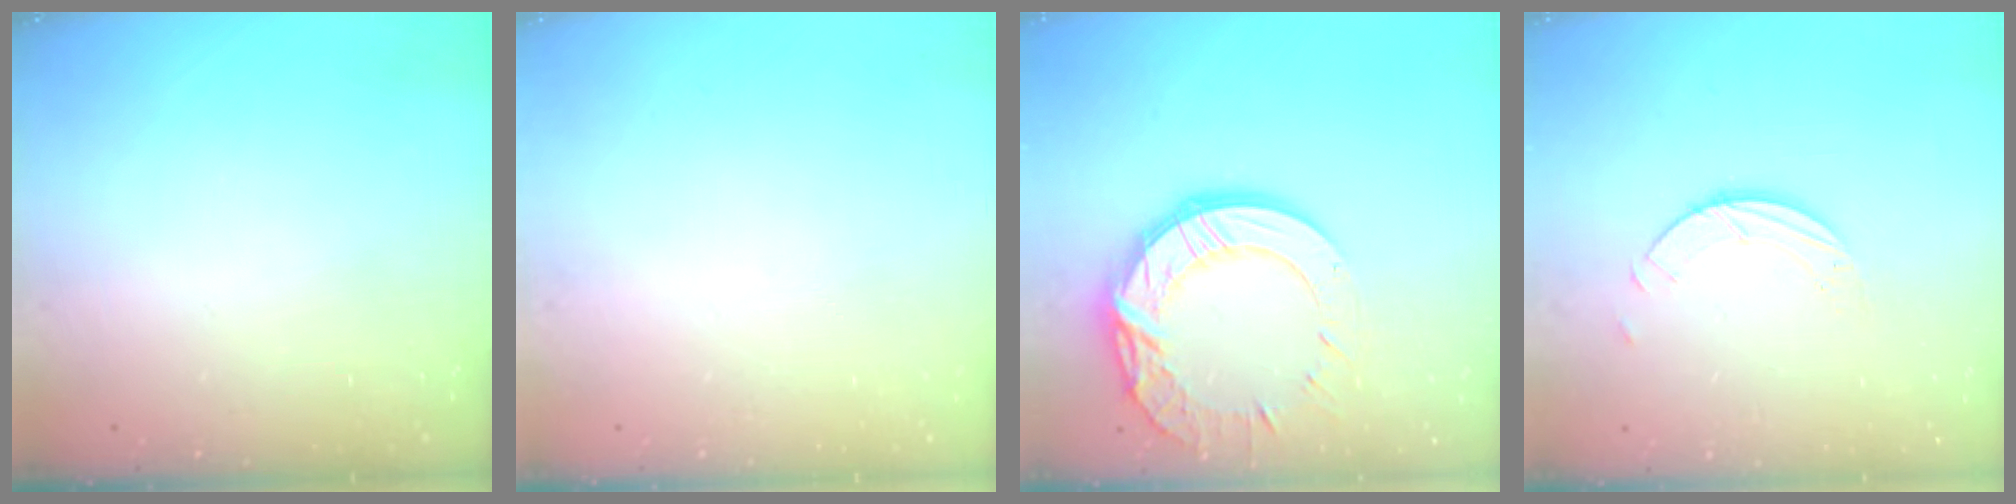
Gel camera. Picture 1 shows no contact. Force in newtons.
{"total": 0.0}
{"total": 17.0, "press": 17.0, "slide": 1.2}
{"total": 3.2, "press": 3.2, "slide": 0.3}